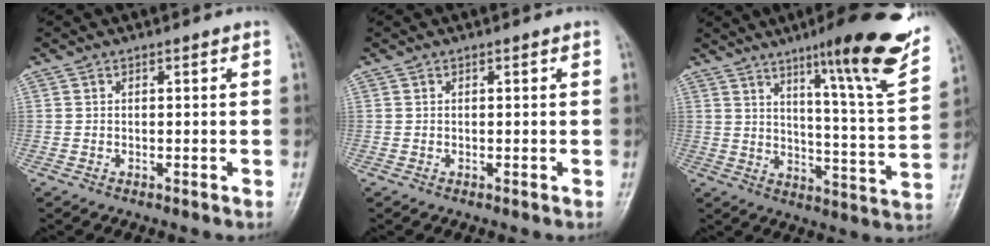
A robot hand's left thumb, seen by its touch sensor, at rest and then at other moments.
{"total": 0.0}
{"total": 20.0, "force": [12.2, 2.1, 15.7], "torque": [-0.191, -0.062, 0.174]}